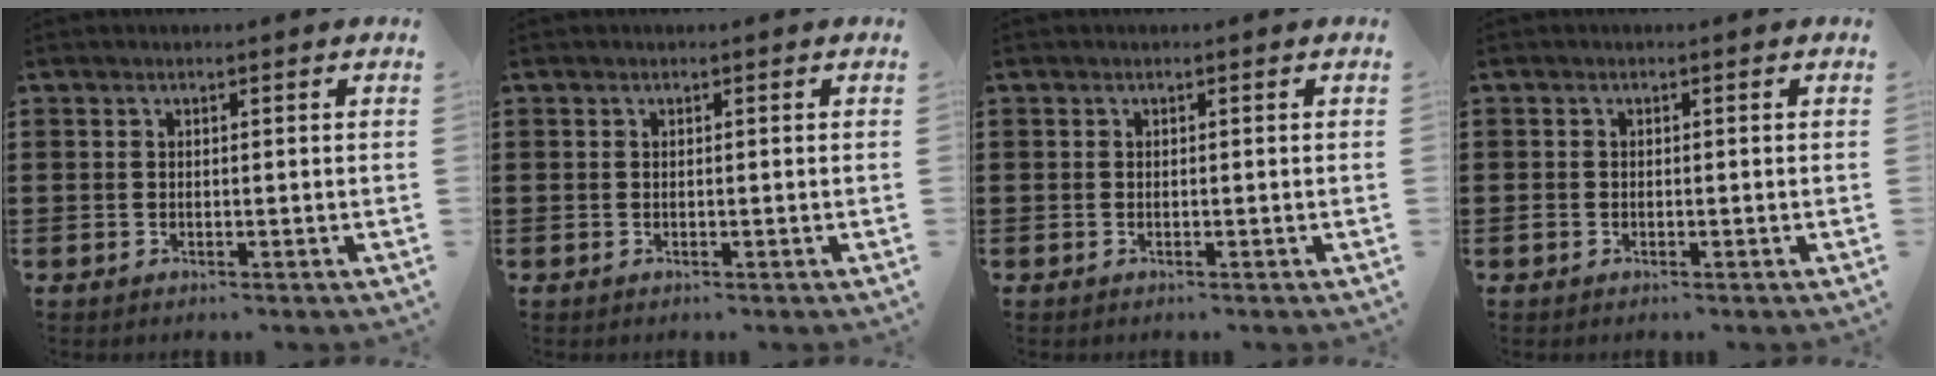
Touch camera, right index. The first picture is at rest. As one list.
[{"total": 0.0}, {"total": 0.0}, {"total": 0.7, "force": [-0.4, 0.5, 0.2], "torque": [-0.004, 0.002, -0.008]}]